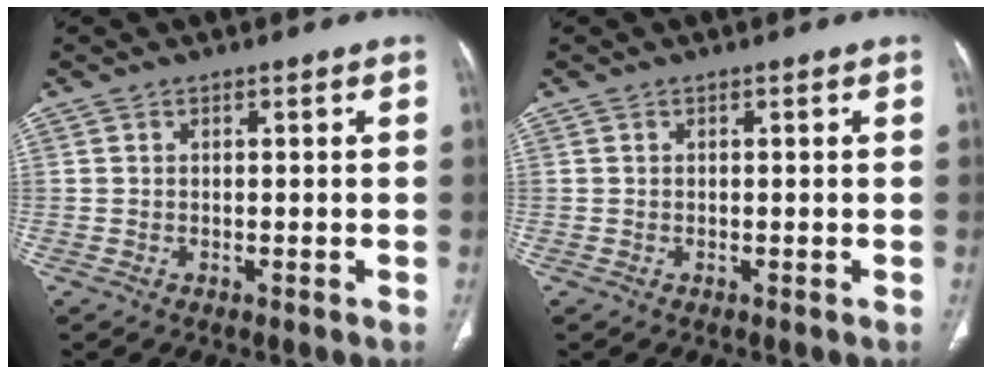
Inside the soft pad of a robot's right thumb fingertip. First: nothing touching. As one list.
[{"total": 0.0}]